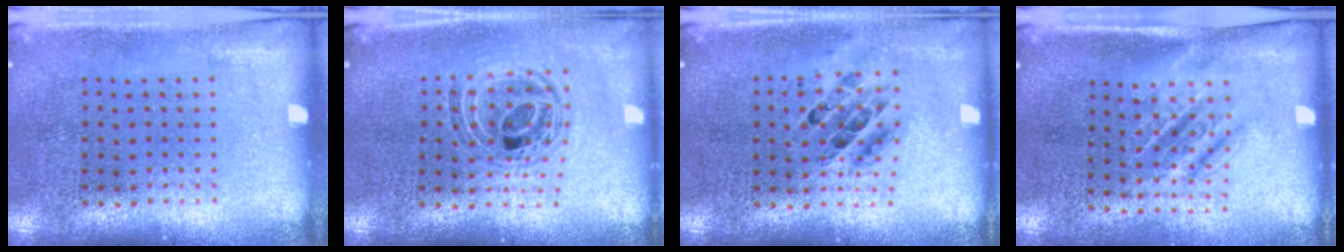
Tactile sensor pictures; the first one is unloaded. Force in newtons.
{"total": 0.8, "press": 0.8, "slide": 0.2}
{"total": 0.8, "press": 0.7, "slide": 0.1}
{"total": 1.6, "press": 1.2, "slide": 1.0}